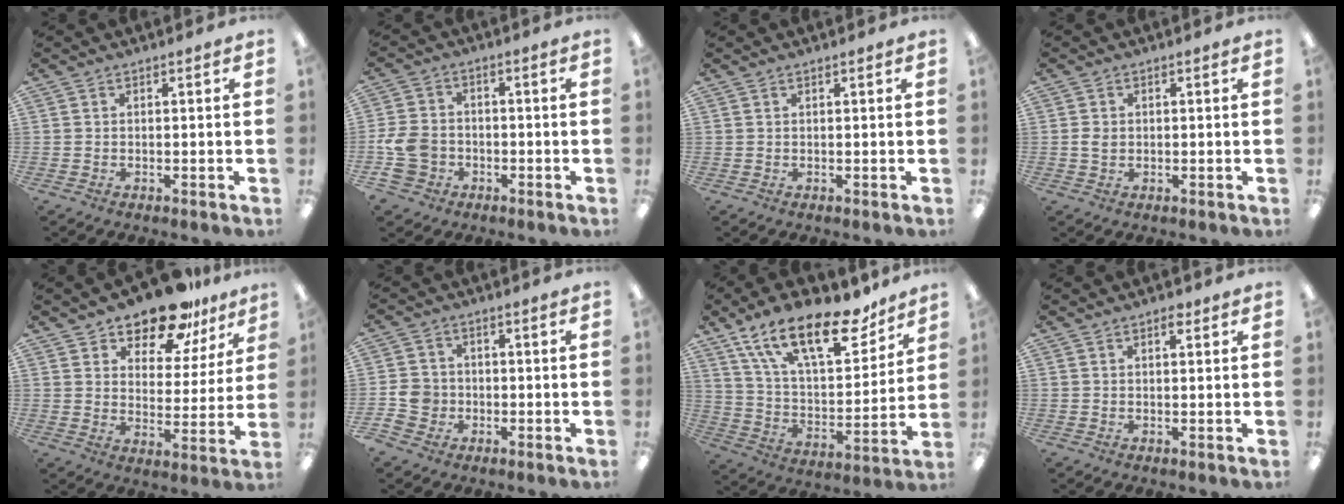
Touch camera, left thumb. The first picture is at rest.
{"total": 9.4, "force": [-3.4, 7.6, 4.4], "torque": [-0.103, 0.031, -0.059]}
{"total": 0.0}
{"total": 1.8, "force": [-0.1, 1.5, 1.1], "torque": [-0.021, 0.003, -0.002]}
{"total": 14.7, "force": [12.1, 6.1, 5.6], "torque": [-0.095, -0.080, 0.217]}
{"total": 6.4, "force": [-1.9, 5.7, 2.1], "torque": [-0.059, 0.015, -0.034]}
{"total": 22.9, "force": [15.4, 9.4, 14.2], "torque": [-0.237, -0.087, 0.266]}
{"total": 2.0, "force": [1.2, 1.0, 1.3], "torque": [-0.003, -0.006, 0.014]}